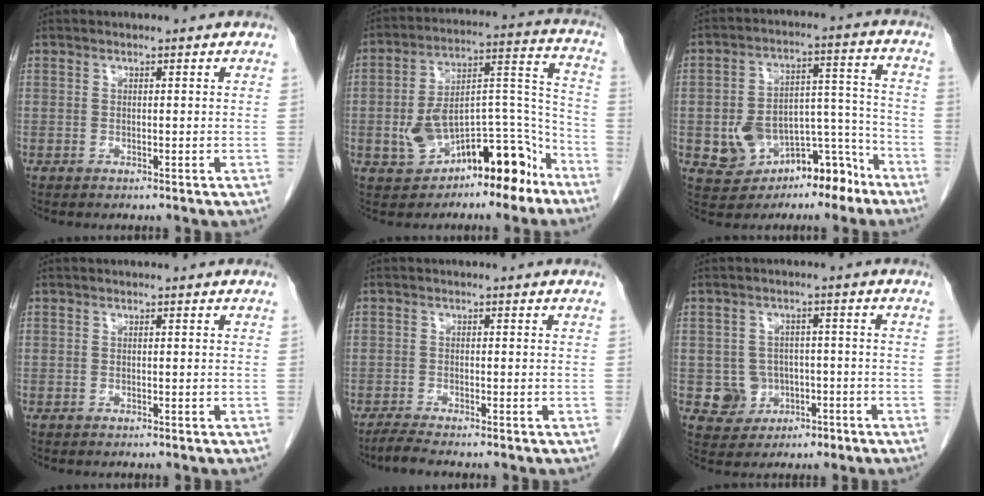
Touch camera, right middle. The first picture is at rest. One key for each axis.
{"total": 15.1, "fx": -8.1, "fy": 6.4, "fz": 11.0, "tx": -0.164, "ty": 0.045, "tz": -0.115}
{"total": 13.3, "fx": -7.3, "fy": 6.9, "fz": 8.6, "tx": -0.129, "ty": 0.042, "tz": -0.100}
{"total": 0.0}
{"total": 2.4, "fx": -2.2, "fy": -0.4, "fz": 1.0, "tx": -0.031, "ty": -0.010, "tz": -0.043}
{"total": 5.4, "fx": -1.6, "fy": 5.1, "fz": 0.8, "tx": -0.005, "ty": 0.015, "tz": -0.014}